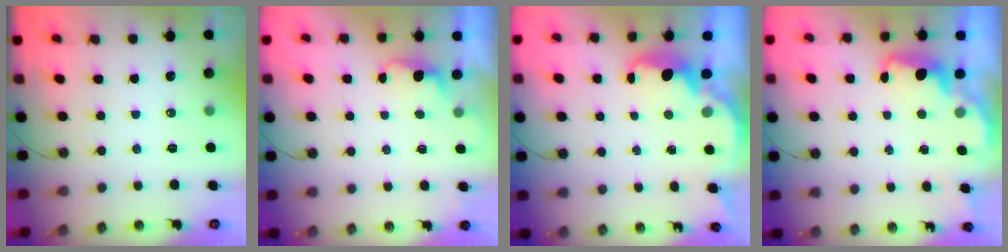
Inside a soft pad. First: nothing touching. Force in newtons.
{"total": 1.1, "press": 0.8, "slide": 0.8}
{"total": 2.7, "press": 2.6, "slide": 0.6}
{"total": 2.3, "press": 2.3, "slide": 0.5}